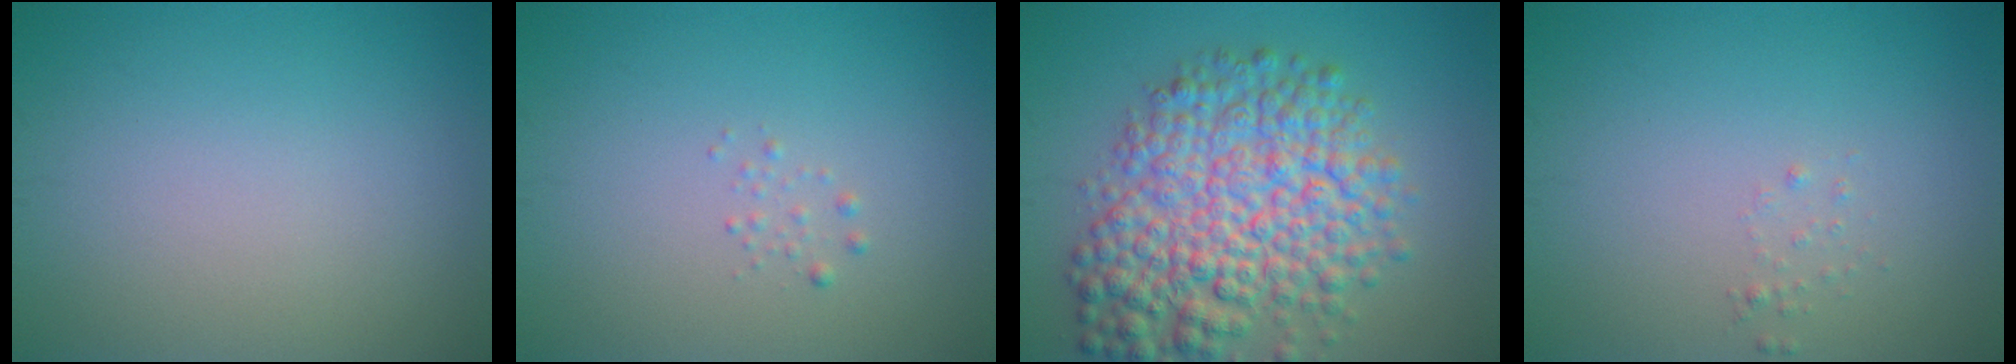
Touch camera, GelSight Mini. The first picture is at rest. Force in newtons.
{"total": 0.6, "press": 0.6, "slide": 0.0}
{"total": 9.4, "press": 9.4, "slide": 0.3}
{"total": 0.6, "press": 0.6, "slide": 0.1}